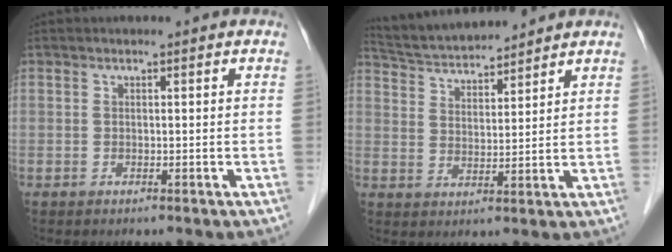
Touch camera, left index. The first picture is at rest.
{"total": 10.0, "force": [9.6, 1.2, 2.6], "torque": [-0.057, 0.025, 0.173]}